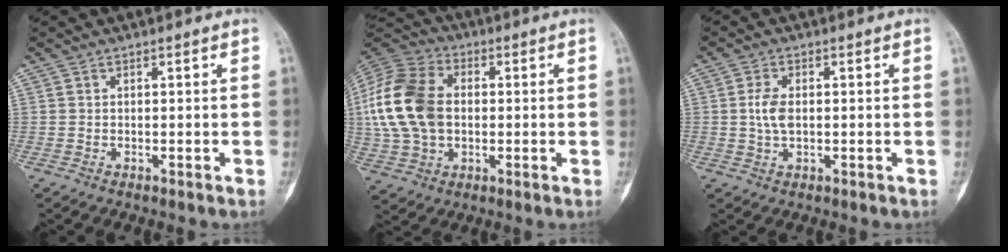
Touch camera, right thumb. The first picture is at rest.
{"total": 18.9, "force": [0.8, 13.0, 13.6], "torque": [-0.282, 0.014, 0.013]}
{"total": 4.2, "force": [0.2, 2.3, 3.5], "torque": [-0.077, 0.001, 0.002]}